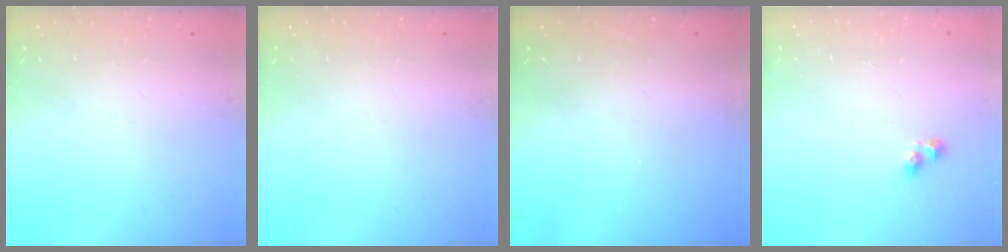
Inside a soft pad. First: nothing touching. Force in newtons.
{"total": 0.0}
{"total": 0.0}
{"total": 2.6, "press": 2.6, "slide": 0.2}